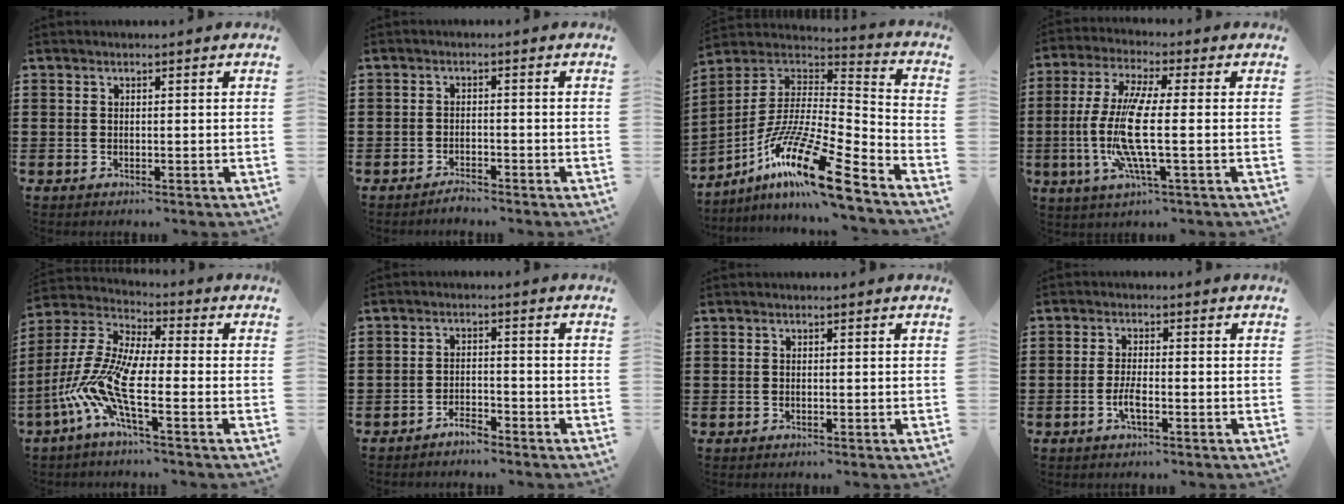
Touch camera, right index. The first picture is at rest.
{"total": 1.7, "force": [-1.7, 0.0, 0.4], "torque": [-0.013, -0.002, -0.032]}
{"total": 17.2, "force": [-11.2, 2.3, 12.8], "torque": [-0.242, 0.015, -0.206]}
{"total": 10.8, "force": [-1.2, 1.5, 10.6], "torque": [-0.231, -0.025, -0.027]}
{"total": 11.1, "force": [-3.8, 3.0, 10.0], "torque": [-0.245, -0.018, -0.080]}
{"total": 2.5, "force": [-2.5, 0.3, 0.4], "torque": [-0.015, 0.004, -0.050]}
{"total": 0.0}
{"total": 2.8, "force": [-1.1, 0.4, 2.6], "torque": [-0.061, -0.009, -0.022]}